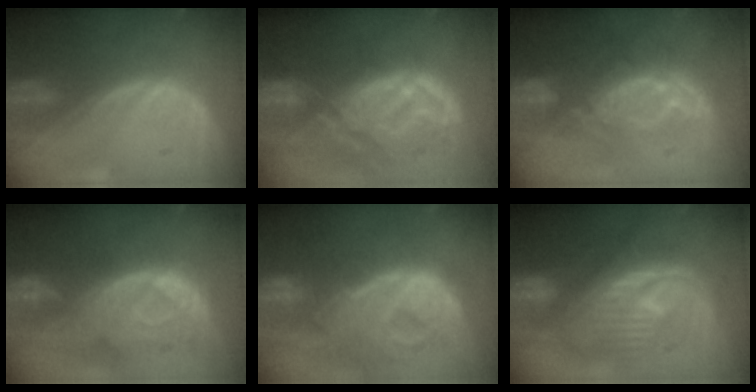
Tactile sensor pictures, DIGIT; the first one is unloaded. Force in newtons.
{"total": 12.2, "press": 11.0, "slide": 5.4}
{"total": 9.5, "press": 8.3, "slide": 4.7}
{"total": 11.4, "press": 9.9, "slide": 5.7}
{"total": 13.0, "press": 11.0, "slide": 6.8}
{"total": 11.8, "press": 11.7, "slide": 1.2}